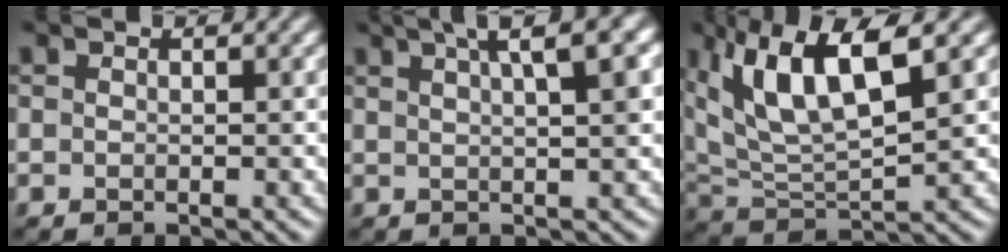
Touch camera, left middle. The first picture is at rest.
{"total": 6.1, "force": [3.2, 1.6, 5.0], "torque": [-0.046, 0.032, 0.030]}
{"total": 9.1, "force": [4.2, 2.7, 7.6], "torque": [-0.157, 0.010, 0.078]}